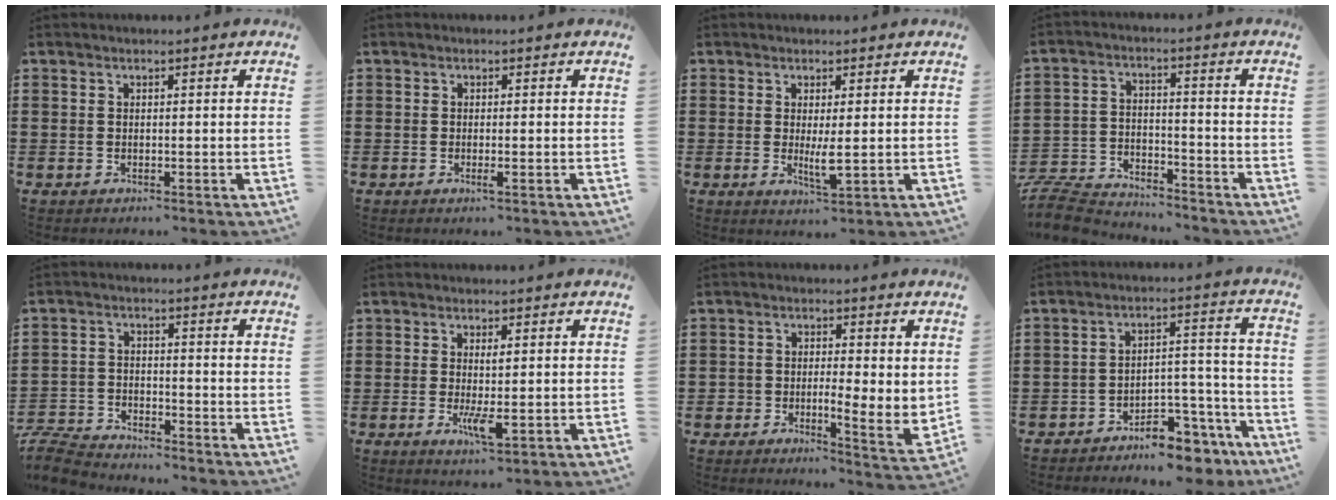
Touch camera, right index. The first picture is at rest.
{"total": 1.1, "force": [-0.3, -0.1, 1.0], "torque": [-0.019, -0.005, -0.004]}
{"total": 3.4, "force": [-0.1, 0.5, 3.4], "torque": [-0.069, -0.007, -0.003]}
{"total": 7.2, "force": [-7.1, 1.1, 1.1], "torque": [-0.036, 0.010, -0.144]}
{"total": 5.0, "force": [-4.9, 0.6, 0.6], "torque": [-0.031, 0.000, -0.105]}
{"total": 3.8, "force": [-0.6, 0.9, 3.6], "torque": [-0.076, -0.007, -0.014]}
{"total": 3.4, "force": [0.1, 2.3, 2.6], "torque": [-0.051, -0.009, -0.002]}
{"total": 6.7, "force": [-6.3, 1.5, 1.8], "torque": [-0.024, 0.024, -0.119]}